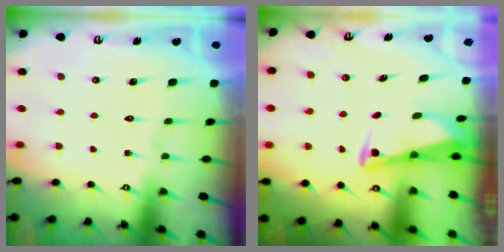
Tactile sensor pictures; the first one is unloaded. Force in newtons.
{"total": 3.0, "press": 3.0, "slide": 0.3}